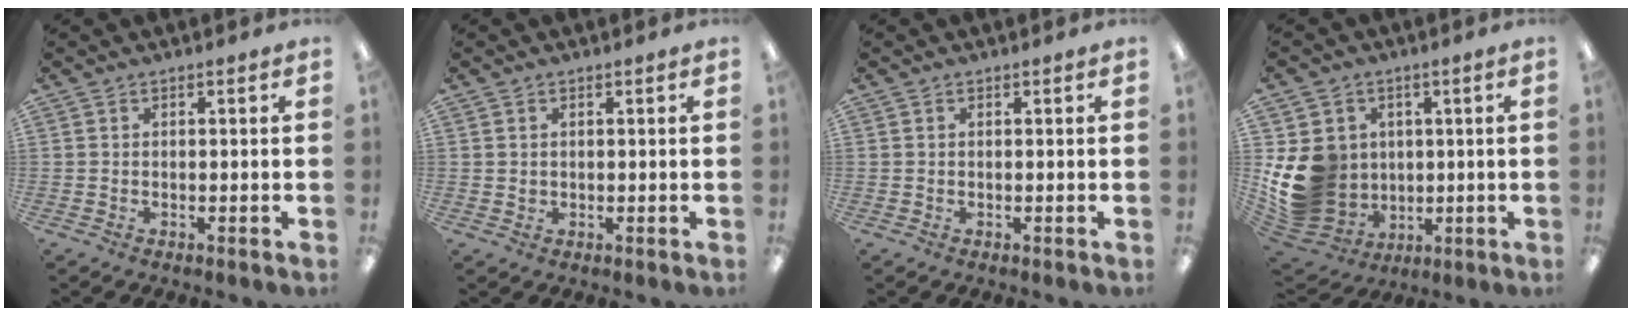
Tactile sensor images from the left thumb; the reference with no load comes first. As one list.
[{"total": 1.0, "force": [0.5, 0.9, 0.1], "torque": [-0.003, 0.004, 0.008]}, {"total": 0.0}, {"total": 15.0, "force": [0.5, 13.4, 6.9], "torque": [-0.158, -0.010, 0.023]}]